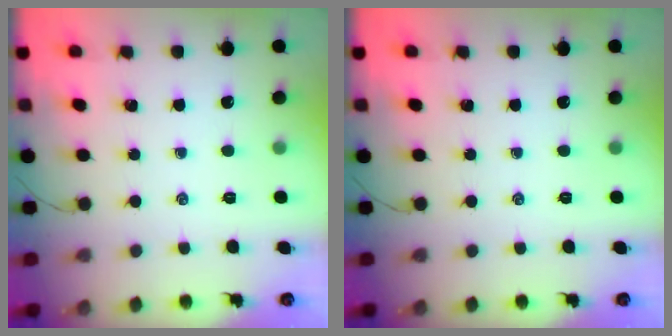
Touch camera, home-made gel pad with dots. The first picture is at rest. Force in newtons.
{"total": 0.0}